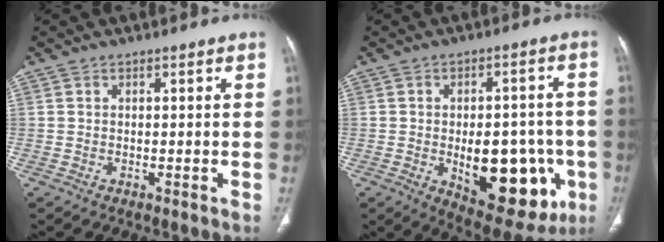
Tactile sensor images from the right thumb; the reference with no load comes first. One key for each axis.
{"total": 19.5, "fx": -4.8, "fy": 10.1, "fz": 16.0, "tx": -0.181, "ty": 0.012, "tz": -0.040}